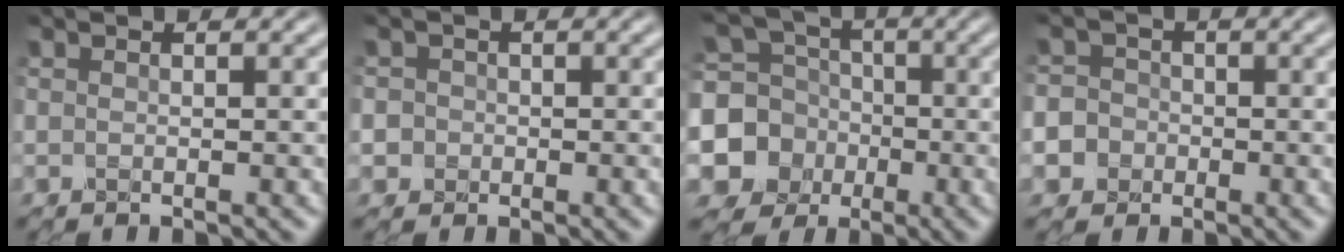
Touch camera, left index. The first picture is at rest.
{"total": 2.2, "force": [-0.1, 2.1, 0.6], "torque": [0.005, 0.011, -0.019]}
{"total": 9.6, "force": [-2.2, 9.0, 2.6], "torque": [-0.072, -0.004, -0.068]}
{"total": 6.6, "force": [-2.6, 5.9, 1.5], "torque": [-0.033, -0.008, -0.074]}